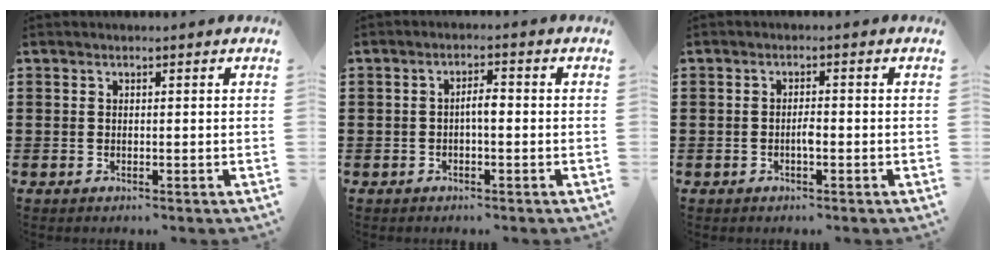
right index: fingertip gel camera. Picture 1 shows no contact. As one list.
[{"total": 2.4, "force": [-0.4, 0.7, 2.2], "torque": [-0.042, 0.004, -0.010]}, {"total": 1.8, "force": [-0.6, 0.6, 1.6], "torque": [-0.031, 0.002, -0.013]}]